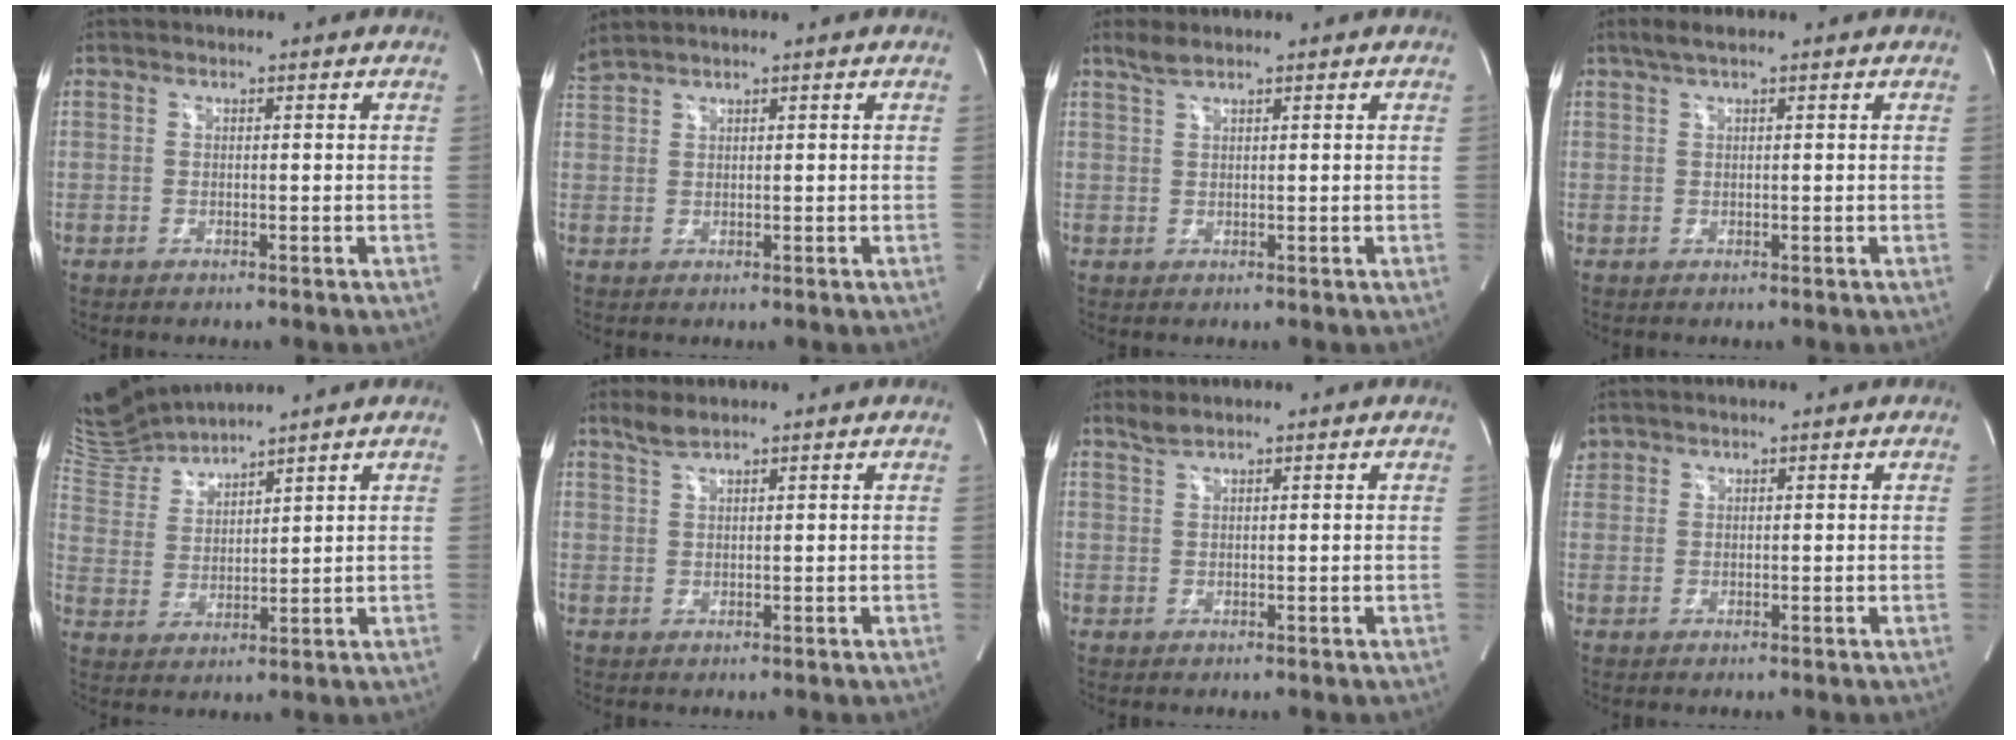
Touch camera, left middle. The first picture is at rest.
{"total": 2.8, "force": [2.6, -0.3, 0.9], "torque": [-0.027, 0.026, 0.058]}
{"total": 1.9, "force": [1.6, 0.0, 1.0], "torque": [-0.027, 0.009, 0.036]}
{"total": 2.2, "force": [1.5, 0.1, 1.6], "torque": [-0.038, 0.015, 0.029]}
{"total": 7.7, "force": [7.6, -0.4, 0.6], "torque": [-0.032, 0.009, 0.168]}
{"total": 2.3, "force": [2.0, 0.1, 1.0], "torque": [-0.029, 0.008, 0.043]}
{"total": 1.5, "force": [1.4, -0.1, 0.6], "torque": [-0.016, 0.008, 0.033]}
{"total": 1.6, "force": [1.3, 0.9, 0.0], "torque": [-0.002, 0.015, 0.027]}